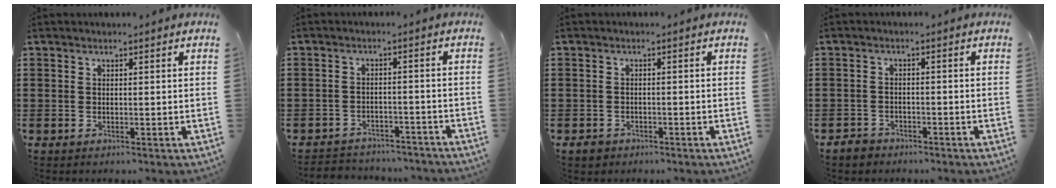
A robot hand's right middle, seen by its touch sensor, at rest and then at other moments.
{"total": 3.0, "force": [-2.9, 0.5, -0.1], "torque": [-0.007, 0.001, -0.065]}
{"total": 1.4, "force": [-1.0, 0.8, 0.3], "torque": [-0.010, 0.001, -0.024]}
{"total": 1.9, "force": [-1.7, 0.8, 0.1], "torque": [-0.008, 0.004, -0.038]}